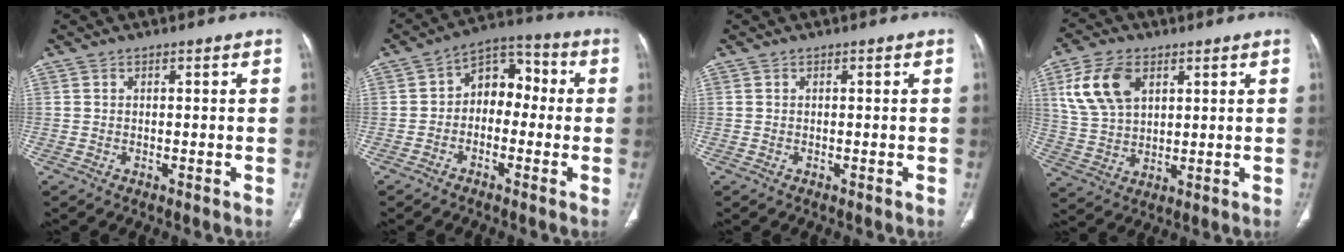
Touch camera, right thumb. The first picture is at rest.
{"total": 8.6, "force": [-0.6, 6.3, 5.9], "torque": [-0.049, 0.041, -0.028]}
{"total": 0.0}
{"total": 11.6, "force": [4.7, 7.2, 7.8], "torque": [-0.143, -0.008, 0.097]}